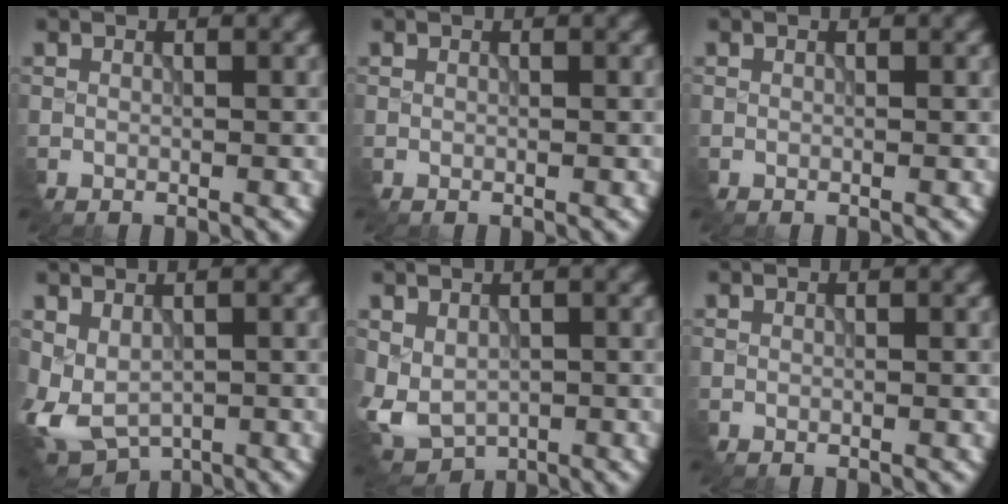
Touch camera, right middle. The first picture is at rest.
{"total": 0.0}
{"total": 0.0}
{"total": 4.3, "force": [-0.2, 2.8, 3.2], "torque": [-0.080, -0.004, 0.004]}
{"total": 3.8, "force": [-0.3, 2.9, 2.4], "torque": [-0.059, -0.009, 0.001]}
{"total": 0.0}